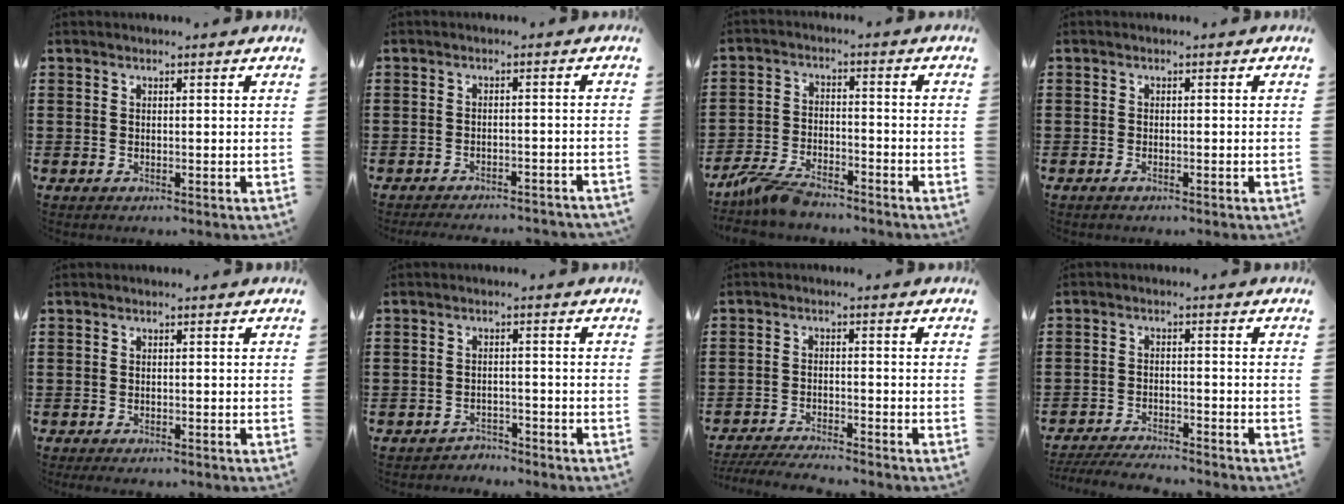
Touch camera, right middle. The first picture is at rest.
{"total": 2.3, "force": [-2.3, -0.1, 0.2], "torque": [-0.006, 0.002, -0.048]}
{"total": 6.0, "force": [-5.4, 1.3, 2.3], "torque": [-0.065, -0.003, -0.110]}
{"total": 0.6, "force": [-0.4, 0.1, 0.4], "torque": [-0.011, -0.006, -0.007]}
{"total": 0.6, "force": [-0.5, 0.1, 0.2], "torque": [-0.003, -0.003, -0.010]}
{"total": 2.1, "force": [-2.0, 0.3, -0.1], "torque": [-0.006, 0.000, -0.045]}
{"total": 3.4, "force": [-3.3, 0.0, 0.7], "torque": [-0.020, -0.003, -0.070]}
{"total": 3.7, "force": [-3.6, 0.2, 0.7], "torque": [-0.019, -0.001, -0.077]}